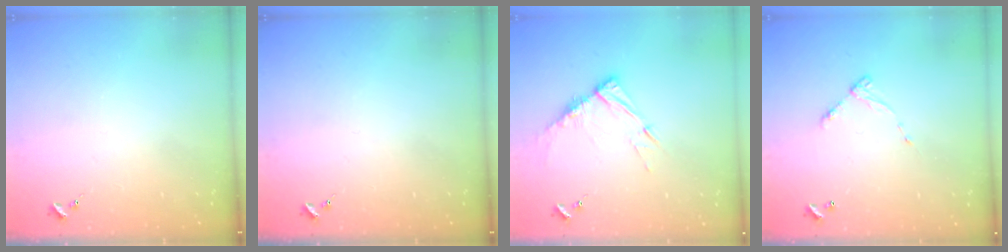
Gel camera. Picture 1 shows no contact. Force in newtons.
{"total": 0.0}
{"total": 10.5, "press": 10.4, "slide": 1.0}
{"total": 5.9, "press": 5.9, "slide": 0.4}